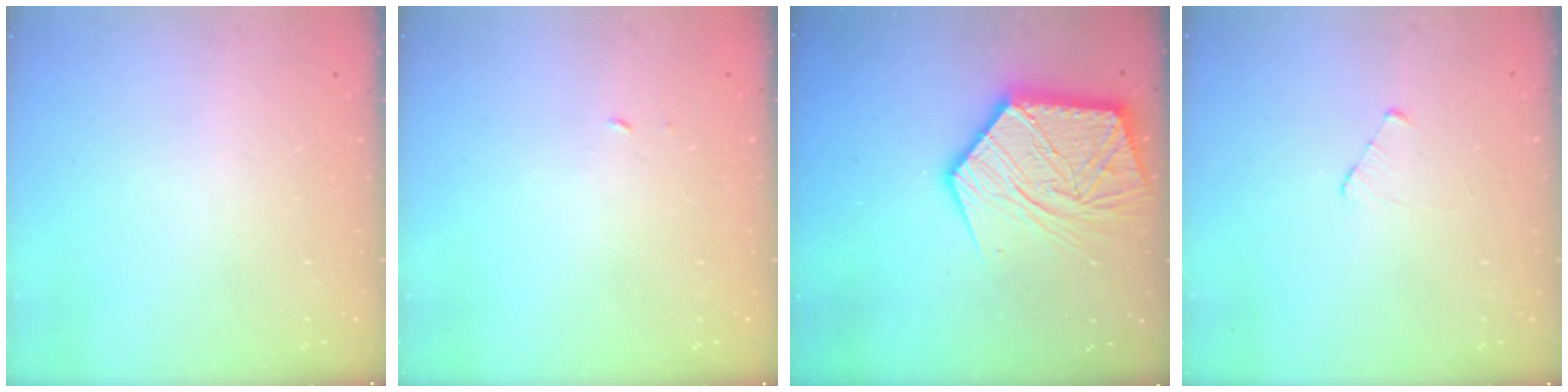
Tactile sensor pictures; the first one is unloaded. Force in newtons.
{"total": 1.9, "press": 1.9, "slide": 0.1}
{"total": 22.6, "press": 22.5, "slide": 2.1}
{"total": 3.0, "press": 2.9, "slide": 0.3}